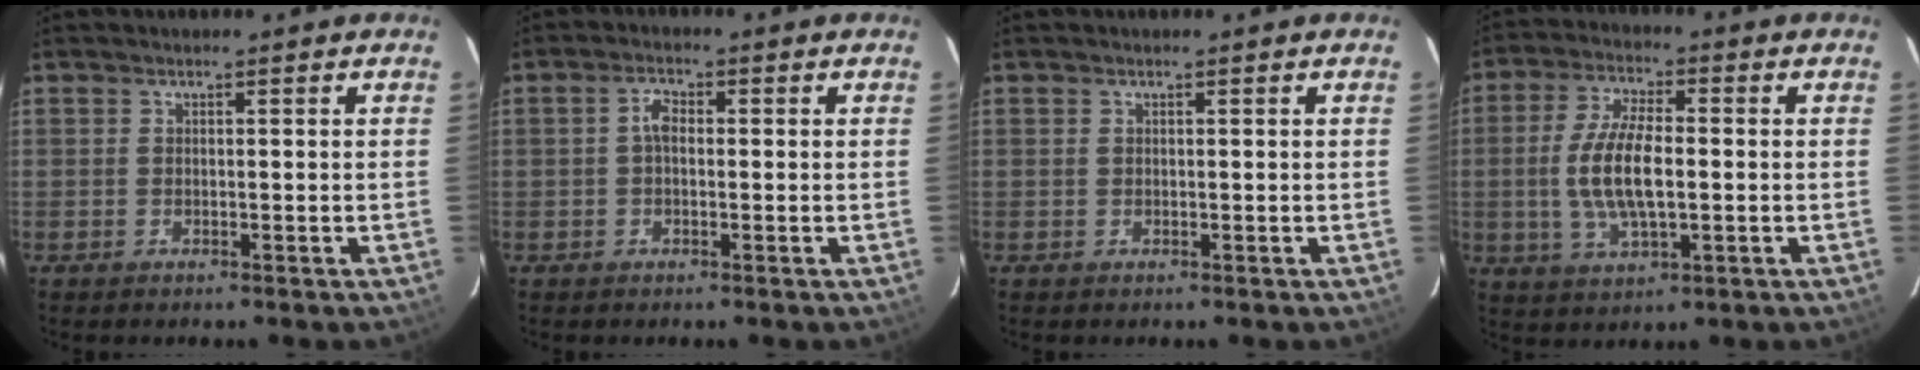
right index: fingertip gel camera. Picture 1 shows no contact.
{"total": 2.6, "force": [0.0, 1.6, 2.1], "torque": [-0.042, 0.010, 0.000]}
{"total": 0.0}
{"total": 10.8, "force": [-0.8, 4.2, 9.9], "torque": [-0.203, 0.003, -0.014]}